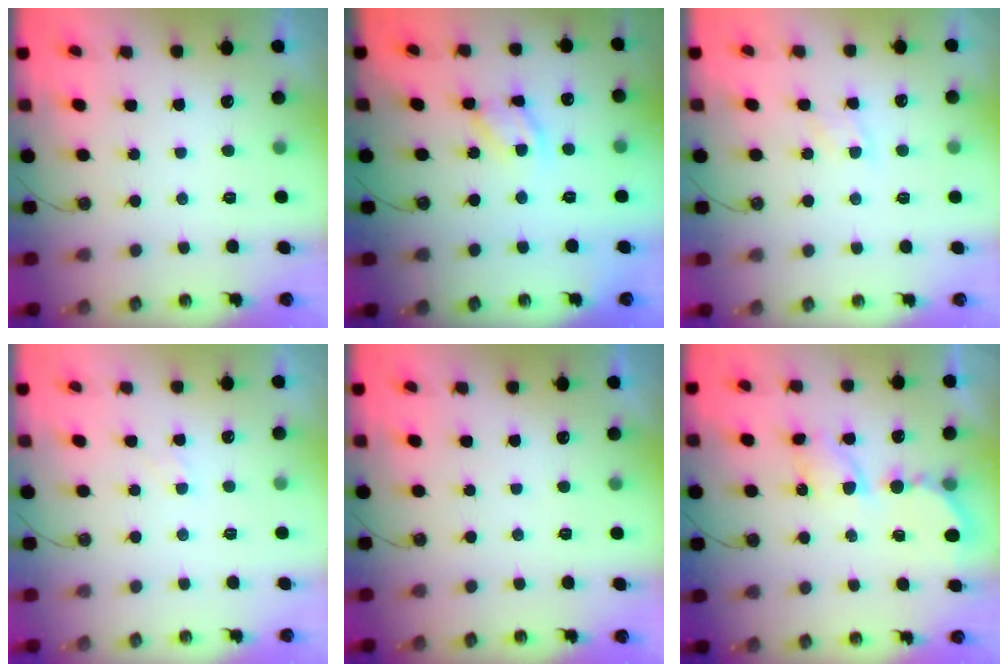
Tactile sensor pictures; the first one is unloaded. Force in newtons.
{"total": 9.7, "press": 9.7, "slide": 0.6}
{"total": 4.3, "press": 4.3, "slide": 0.6}
{"total": 1.9, "press": 1.9, "slide": 0.4}
{"total": 0.0}
{"total": 6.3, "press": 6.3, "slide": 0.6}